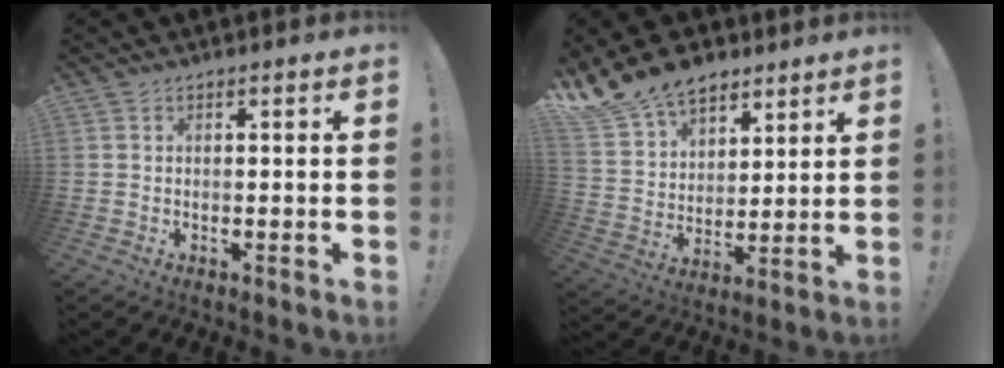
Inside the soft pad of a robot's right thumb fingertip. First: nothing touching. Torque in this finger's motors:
{"motor_torque": [0.43, 0.99, 0.60, 0.55, 0.25]}